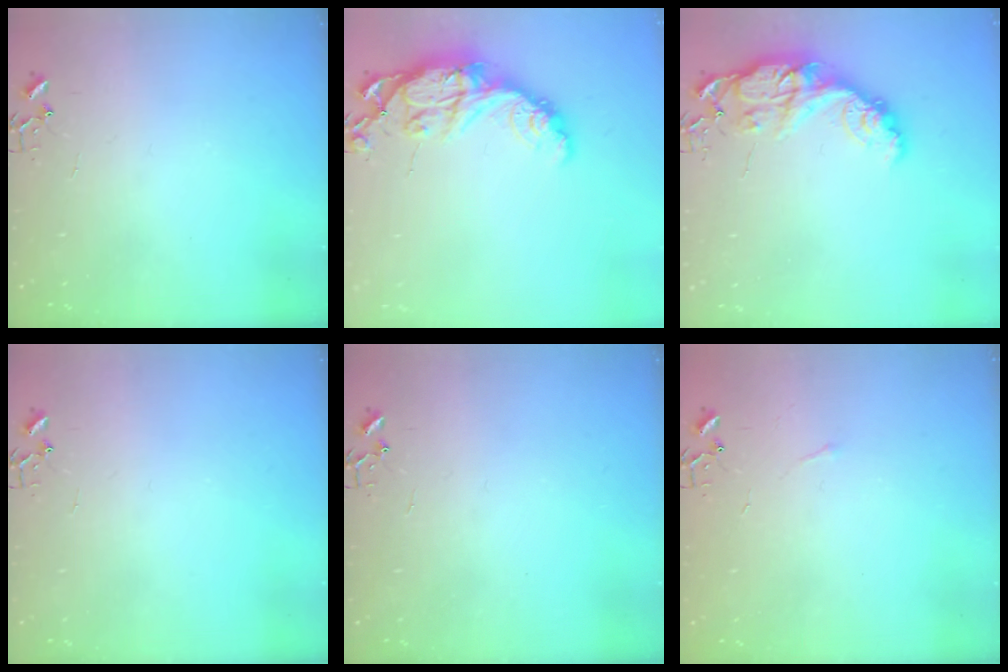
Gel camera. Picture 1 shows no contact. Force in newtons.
{"total": 14.7, "press": 14.6, "slide": 0.7}
{"total": 13.9, "press": 13.9, "slide": 1.1}
{"total": 0.0}
{"total": 0.0}
{"total": 2.7, "press": 2.7, "slide": 0.4}